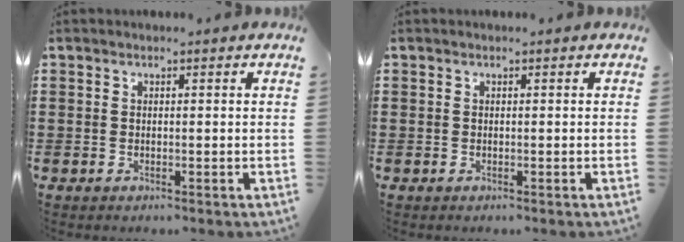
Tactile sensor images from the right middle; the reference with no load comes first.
{"total": 0.0}